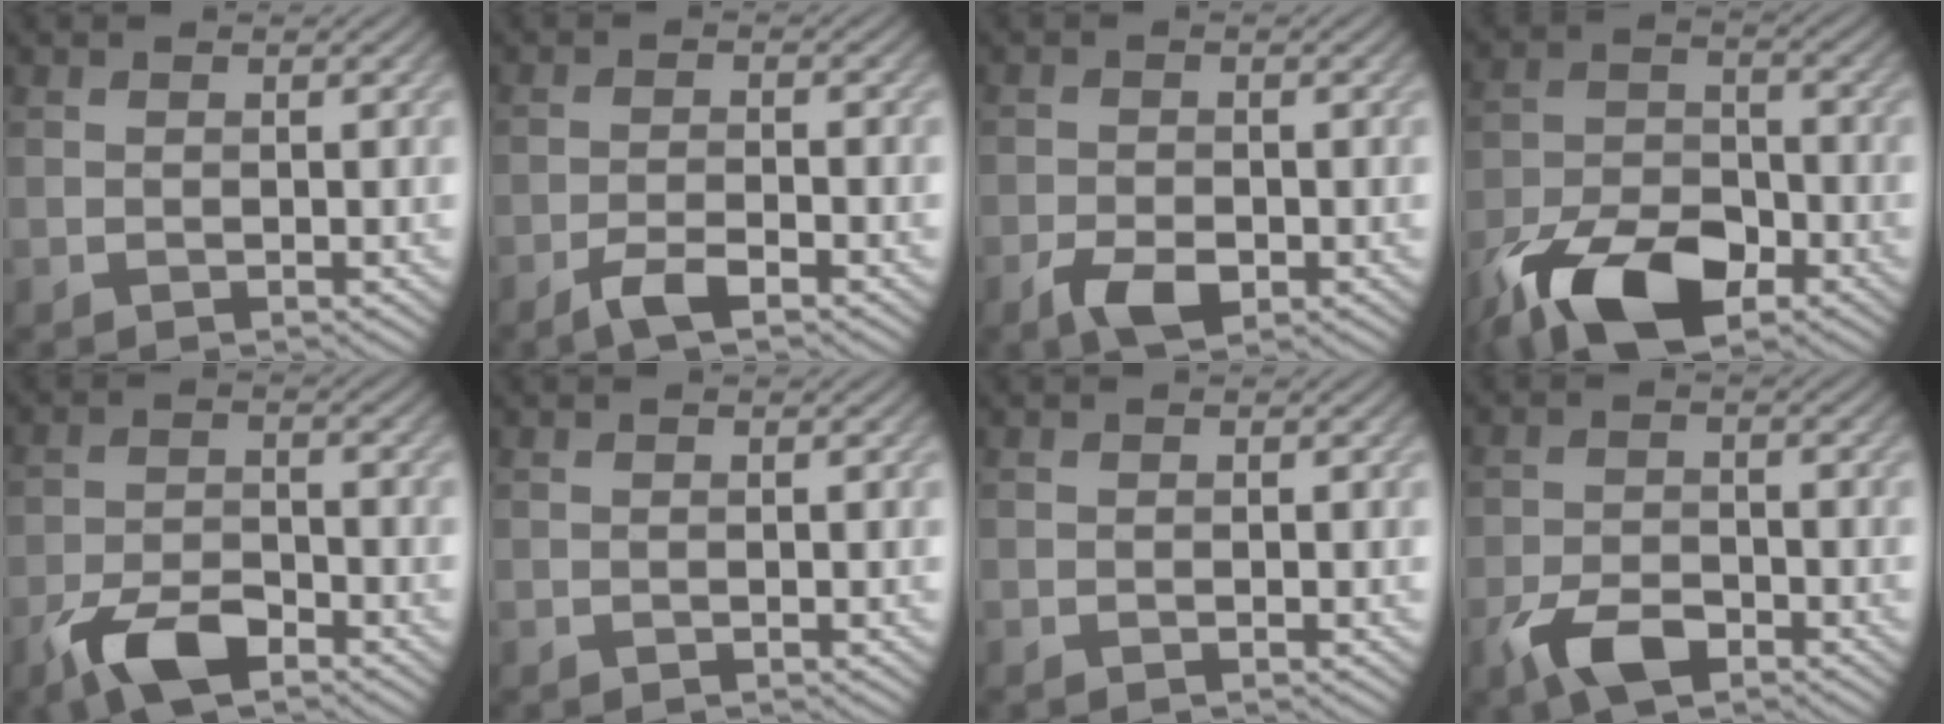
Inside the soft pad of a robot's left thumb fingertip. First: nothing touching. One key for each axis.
{"total": 3.5, "fx": -2.5, "fy": 0.7, "fz": 2.4, "tx": -0.049, "ty": 0.004, "tz": -0.053}
{"total": 3.7, "fx": -1.9, "fy": 1.9, "fz": 2.5, "tx": -0.049, "ty": -0.004, "tz": -0.037}
{"total": 12.8, "fx": -8.1, "fy": 6.0, "fz": 7.9, "tx": -0.163, "ty": -0.011, "tz": -0.162}
{"total": 6.7, "fx": -4.5, "fy": 2.8, "fz": 4.2, "tx": -0.083, "ty": 0.003, "tz": -0.088}
{"total": 0.0}
{"total": 0.0}
{"total": 5.1, "fx": -3.1, "fy": 2.6, "fz": 3.1, "tx": -0.061, "ty": -0.003, "tz": -0.065}